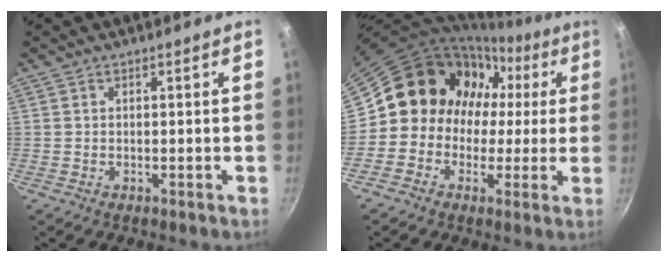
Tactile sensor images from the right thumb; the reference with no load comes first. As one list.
[{"total": 12.8, "force": [0.6, 12.0, 4.4], "torque": [-0.020, 0.043, -0.013]}]